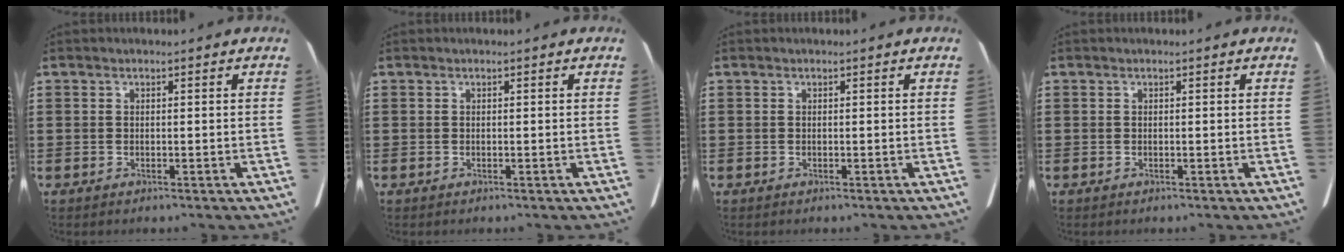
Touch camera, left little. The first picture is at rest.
{"total": 0.0}
{"total": 0.0}
{"total": 0.0}